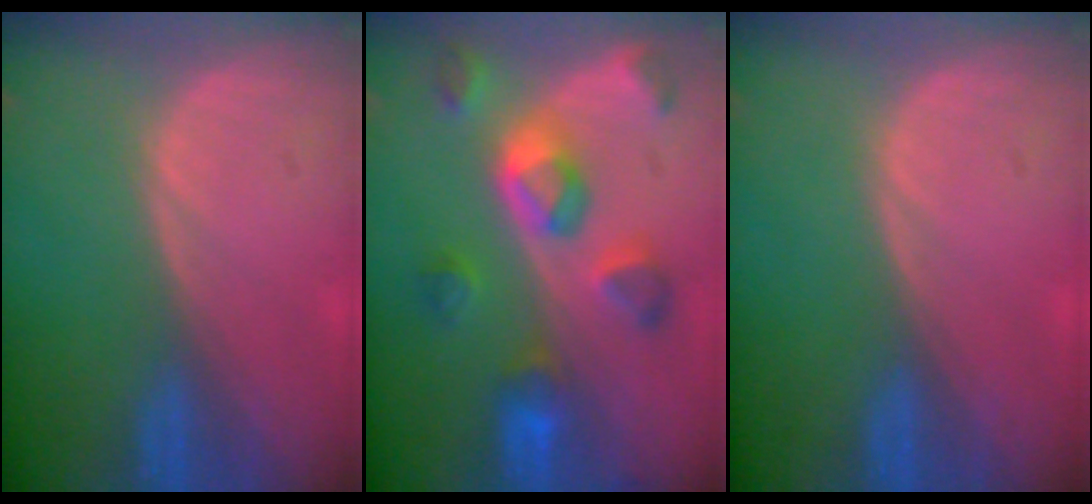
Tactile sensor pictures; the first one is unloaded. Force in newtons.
{"total": 9.0, "press": 8.3, "slide": 3.4}
{"total": 0.0}